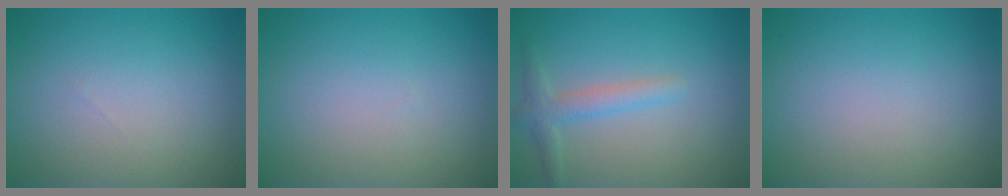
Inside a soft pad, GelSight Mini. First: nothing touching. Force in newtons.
{"total": 0.0}
{"total": 2.3, "press": 2.3, "slide": 0.1}
{"total": 0.0}